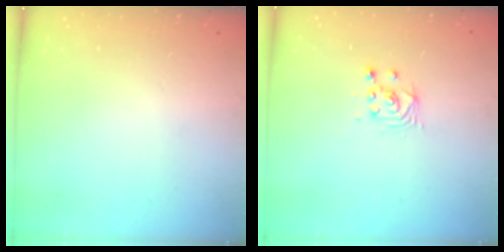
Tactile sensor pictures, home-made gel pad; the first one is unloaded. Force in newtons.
{"total": 2.5, "press": 2.5, "slide": 0.1}